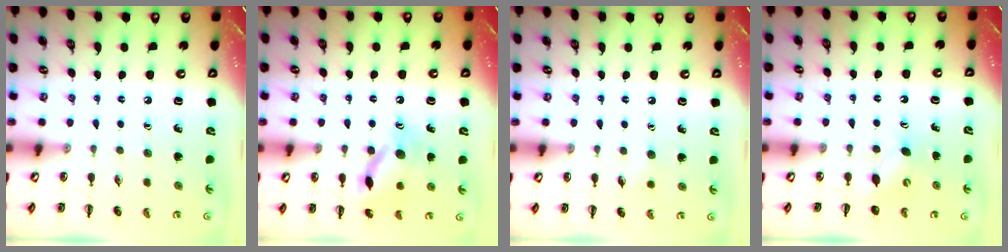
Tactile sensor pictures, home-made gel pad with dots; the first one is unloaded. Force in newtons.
{"total": 13.5, "press": 13.5, "slide": 1.3}
{"total": 3.7, "press": 3.6, "slide": 0.9}
{"total": 5.1, "press": 4.9, "slide": 1.4}